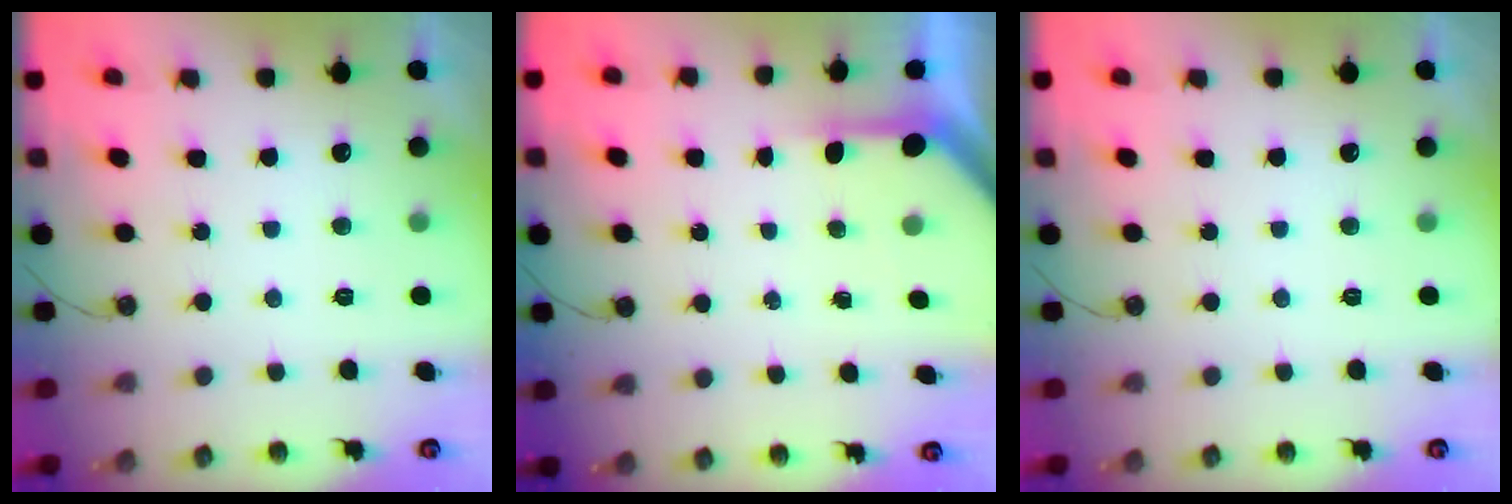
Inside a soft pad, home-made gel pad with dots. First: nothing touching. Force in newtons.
{"total": 3.8, "press": 3.8, "slide": 0.3}
{"total": 0.5, "press": 0.4, "slide": 0.4}